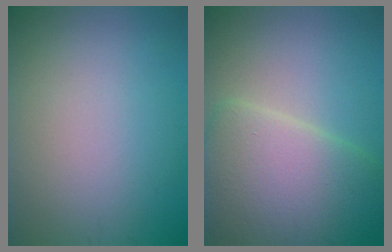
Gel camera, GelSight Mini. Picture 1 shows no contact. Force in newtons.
{"total": 8.9, "press": 8.9, "slide": 0.2}